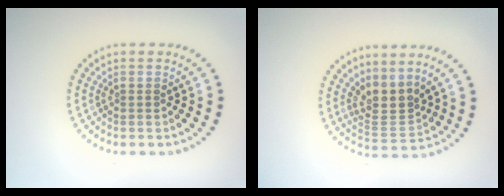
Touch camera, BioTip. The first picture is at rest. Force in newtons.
{"total": 3.0, "press": 2.1, "slide": 2.1}